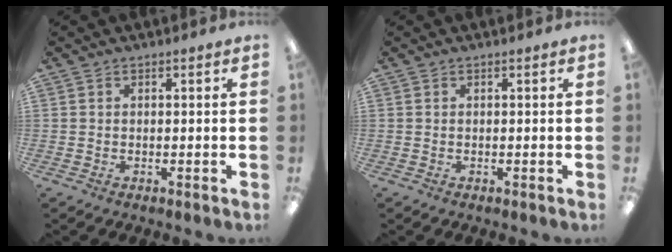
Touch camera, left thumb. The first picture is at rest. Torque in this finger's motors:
{"motor_torque": [-0.15, -0.15, 0.05, 0.05, 0.00]}